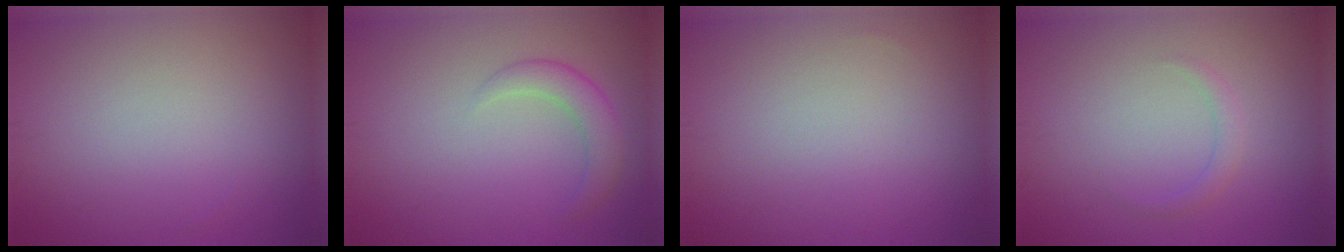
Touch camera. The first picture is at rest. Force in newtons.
{"total": 2.5, "press": 2.5, "slide": 0.1}
{"total": 0.0}
{"total": 0.8, "press": 0.8, "slide": 0.0}